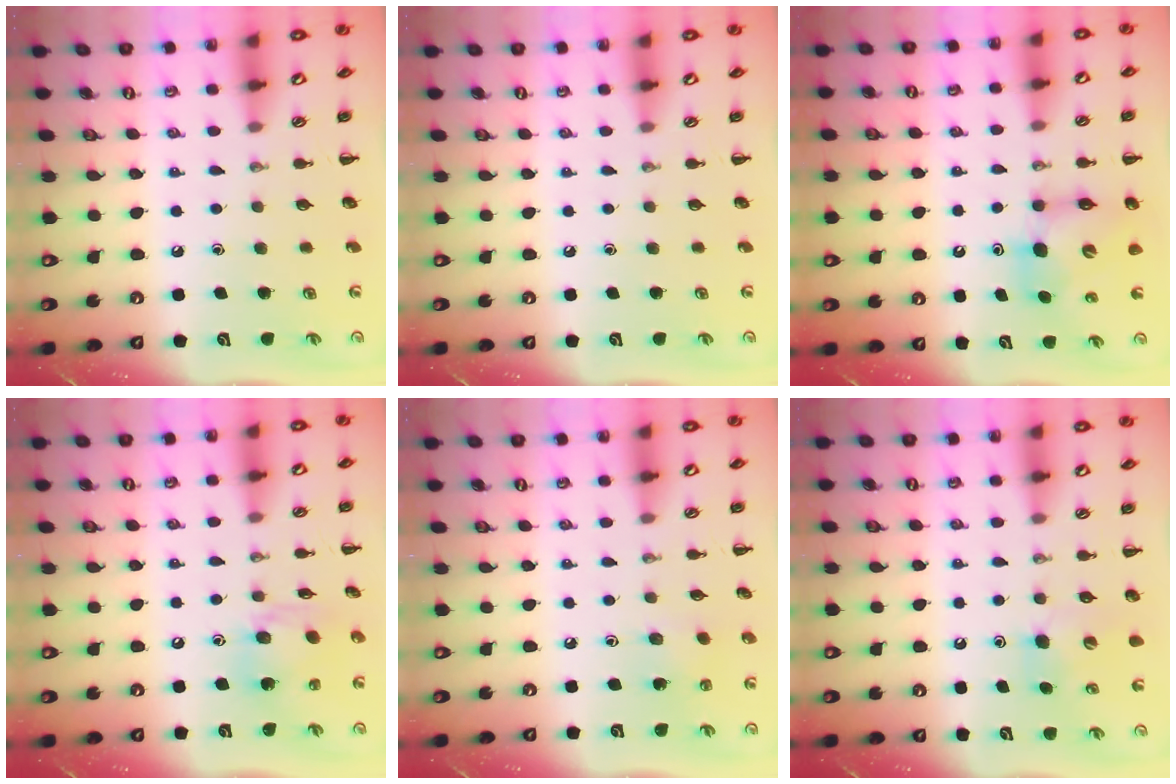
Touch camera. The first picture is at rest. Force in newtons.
{"total": 0.0}
{"total": 7.0, "press": 7.0, "slide": 0.8}
{"total": 10.7, "press": 10.6, "slide": 1.4}
{"total": 2.2, "press": 2.1, "slide": 0.7}
{"total": 4.7, "press": 4.6, "slide": 1.1}